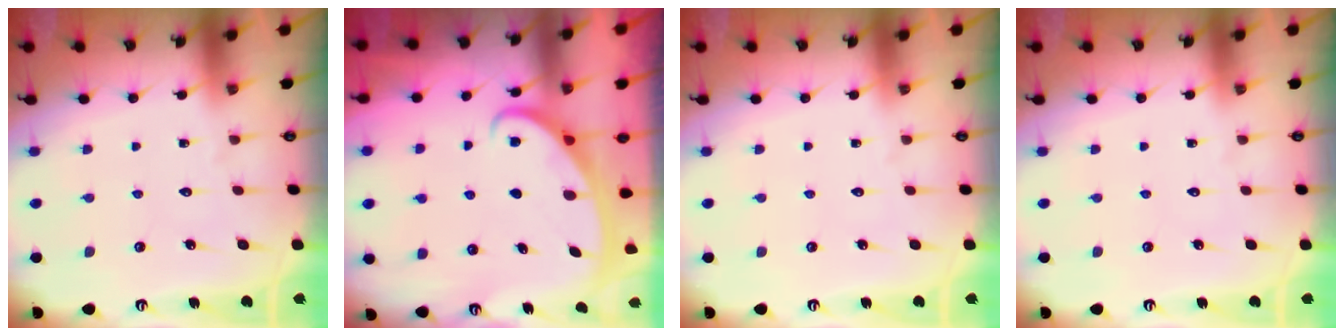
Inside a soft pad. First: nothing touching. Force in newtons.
{"total": 2.7, "press": 2.7, "slide": 0.4}
{"total": 0.0}
{"total": 0.0}